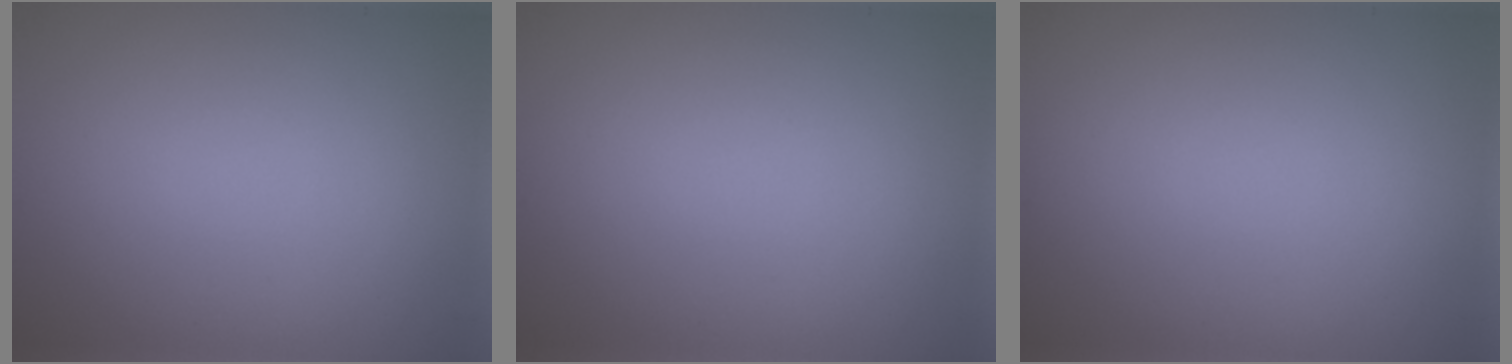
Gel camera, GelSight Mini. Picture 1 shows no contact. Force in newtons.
{"total": 0.0}
{"total": 0.0}